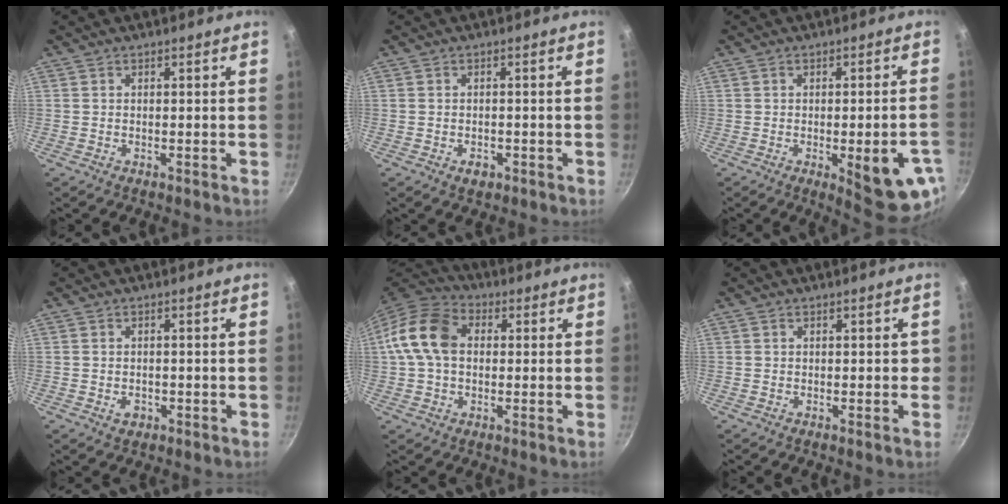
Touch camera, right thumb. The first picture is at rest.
{"total": 2.3, "force": [-1.1, 1.5, 1.3], "torque": [-0.019, 0.009, -0.013]}
{"total": 12.9, "force": [-4.0, 3.8, 11.7], "torque": [-0.116, 0.007, -0.044]}
{"total": 2.1, "force": [-0.8, 1.6, 1.2], "torque": [-0.015, 0.005, -0.008]}
{"total": 12.6, "force": [1.4, 9.1, 8.6], "torque": [-0.143, 0.025, 0.008]}
{"total": 1.5, "force": [0.0, 1.1, 0.9], "torque": [0.002, 0.004, -0.002]}